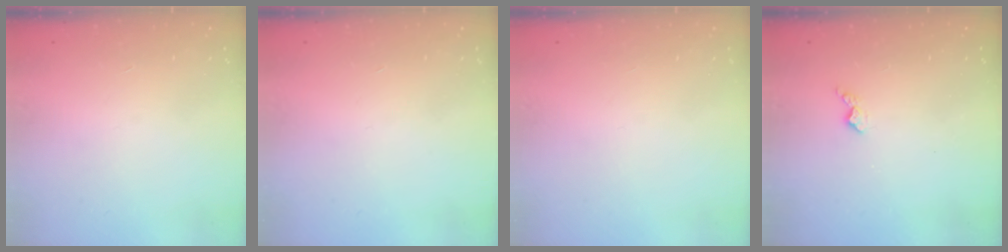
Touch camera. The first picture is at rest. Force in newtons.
{"total": 0.0}
{"total": 0.0}
{"total": 2.9, "press": 2.9, "slide": 0.5}